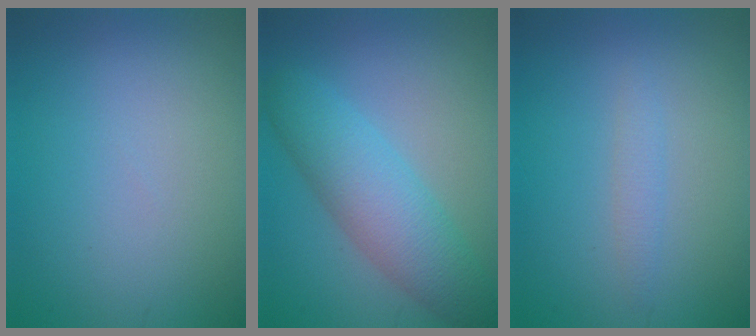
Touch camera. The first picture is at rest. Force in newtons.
{"total": 5.8, "press": 5.8, "slide": 0.2}
{"total": 1.2, "press": 1.2, "slide": 0.0}